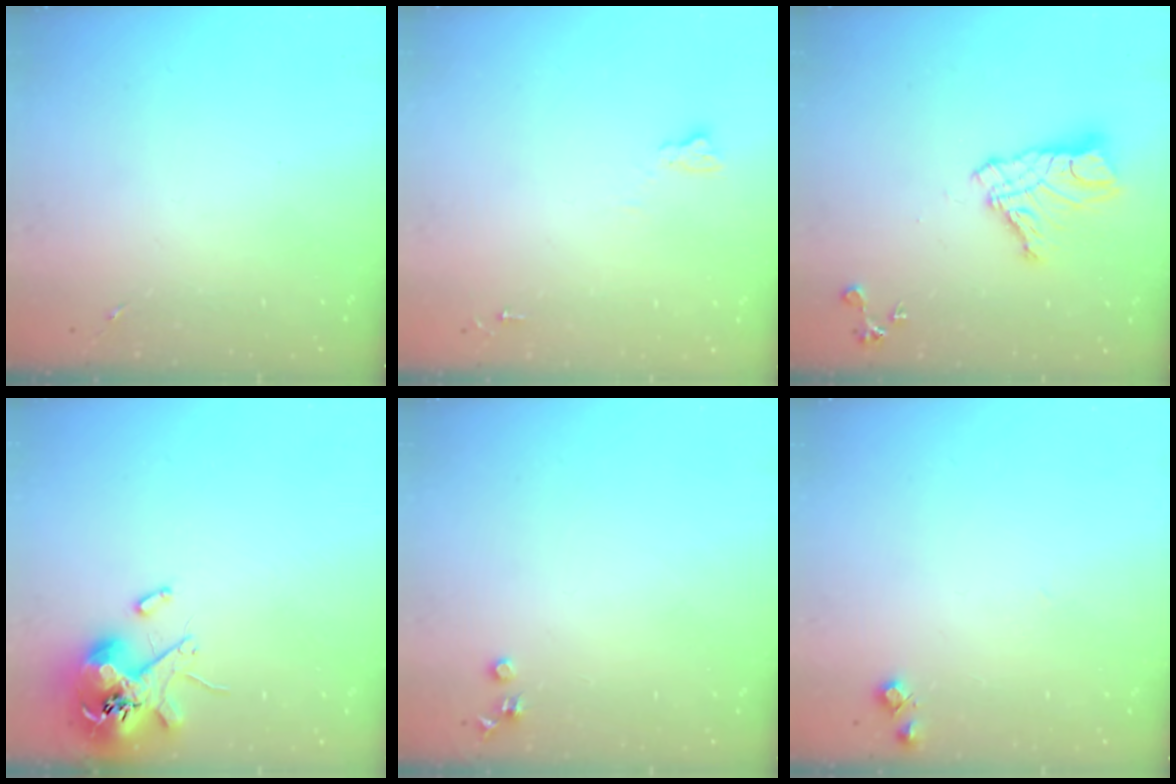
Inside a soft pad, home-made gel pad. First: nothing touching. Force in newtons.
{"total": 3.8, "press": 3.8, "slide": 0.3}
{"total": 13.2, "press": 13.2, "slide": 1.3}
{"total": 11.8, "press": 11.6, "slide": 1.8}
{"total": 3.5, "press": 3.5, "slide": 0.4}
{"total": 6.6, "press": 6.6, "slide": 0.6}